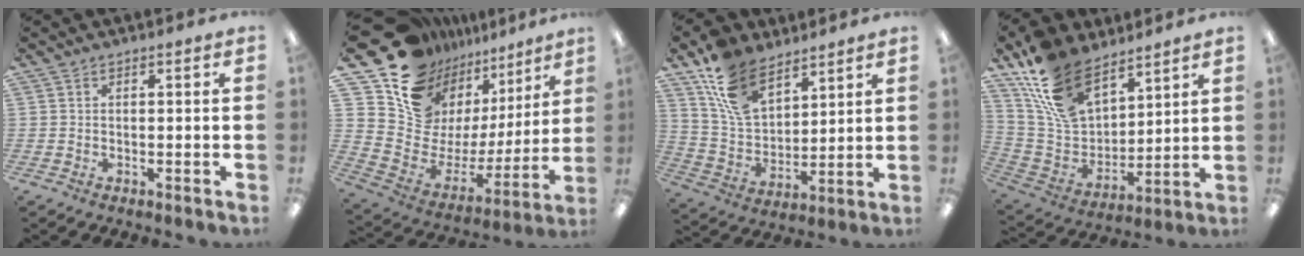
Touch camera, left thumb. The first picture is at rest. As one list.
[{"total": 17.6, "force": [12.9, 10.9, 4.7], "torque": [-0.092, -0.120, 0.249]}, {"total": 14.5, "force": [9.4, 8.5, 7.1], "torque": [-0.144, -0.033, 0.183]}, {"total": 18.3, "force": [12.0, 10.4, 9.1], "torque": [-0.192, -0.049, 0.232]}]